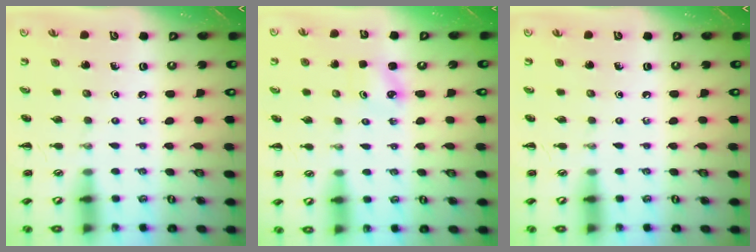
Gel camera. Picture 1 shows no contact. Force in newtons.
{"total": 2.5, "press": 2.4, "slide": 0.8}
{"total": 0.0}